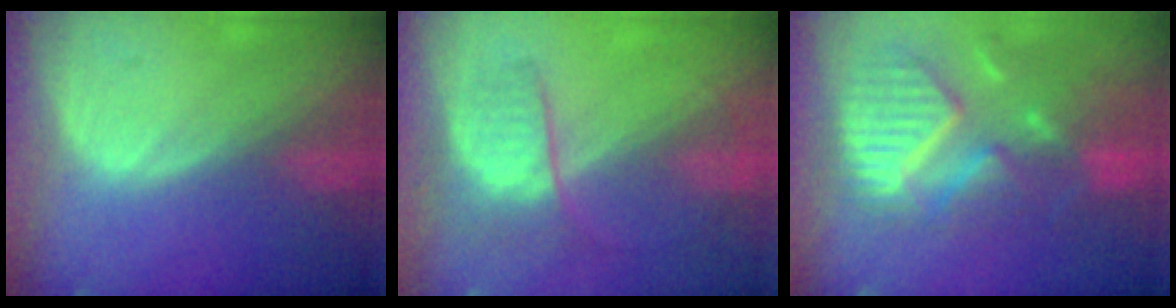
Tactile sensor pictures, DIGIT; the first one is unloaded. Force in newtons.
{"total": 6.7, "press": 6.0, "slide": 3.1}
{"total": 11.7, "press": 10.3, "slide": 5.6}